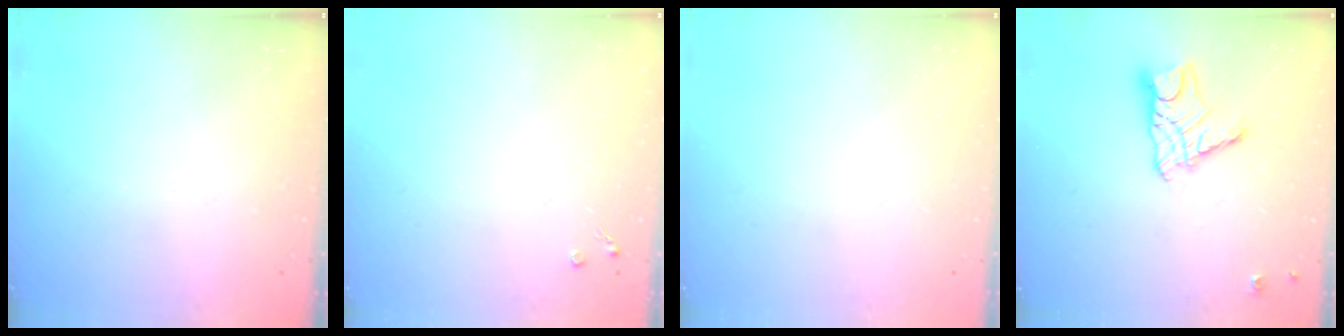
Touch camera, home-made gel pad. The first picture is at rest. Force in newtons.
{"total": 2.1, "press": 2.1, "slide": 0.4}
{"total": 0.0}
{"total": 10.3, "press": 10.3, "slide": 0.6}